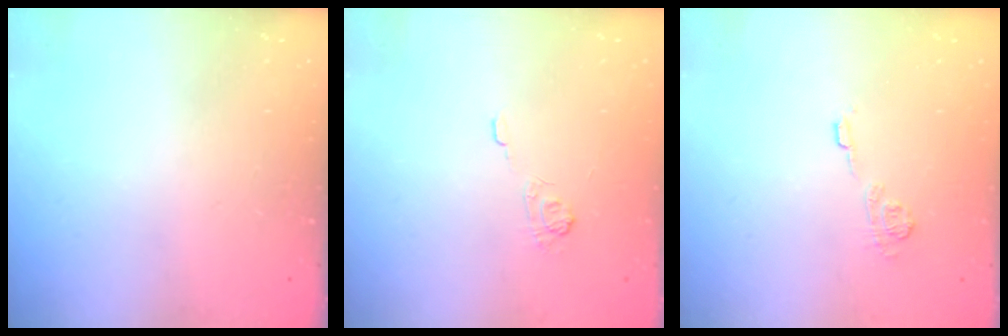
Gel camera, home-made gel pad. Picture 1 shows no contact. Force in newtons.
{"total": 2.5, "press": 2.1, "slide": 1.4}
{"total": 8.0, "press": 7.9, "slide": 1.0}